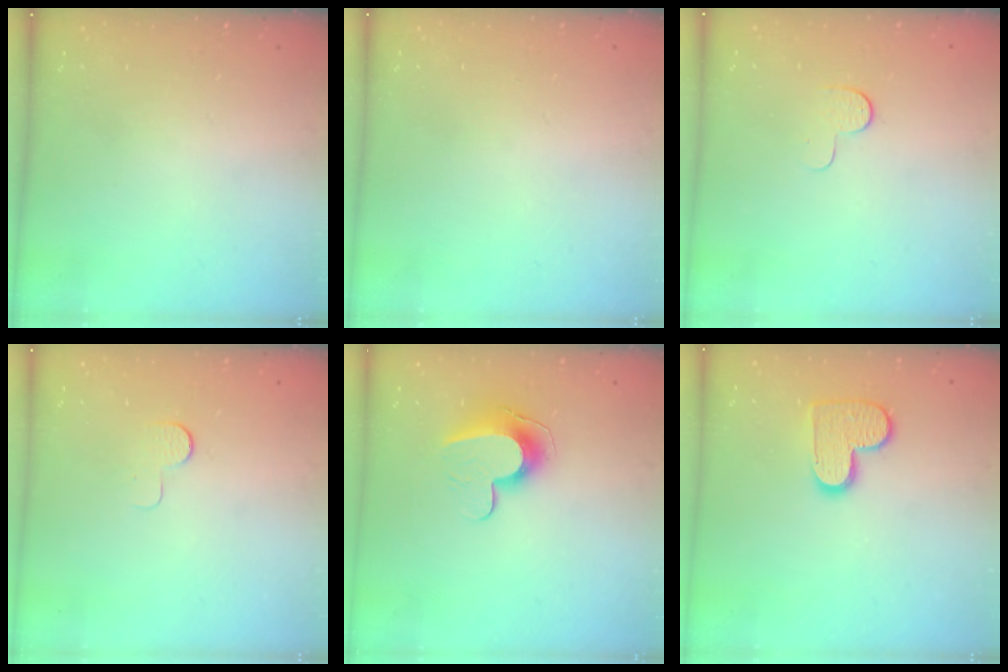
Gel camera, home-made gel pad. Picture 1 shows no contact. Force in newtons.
{"total": 0.8, "press": 0.5, "slide": 0.6}
{"total": 3.9, "press": 3.9, "slide": 0.3}
{"total": 3.9, "press": 3.9, "slide": 0.3}
{"total": 11.8, "press": 11.8, "slide": 0.6}
{"total": 10.5, "press": 10.5, "slide": 0.5}